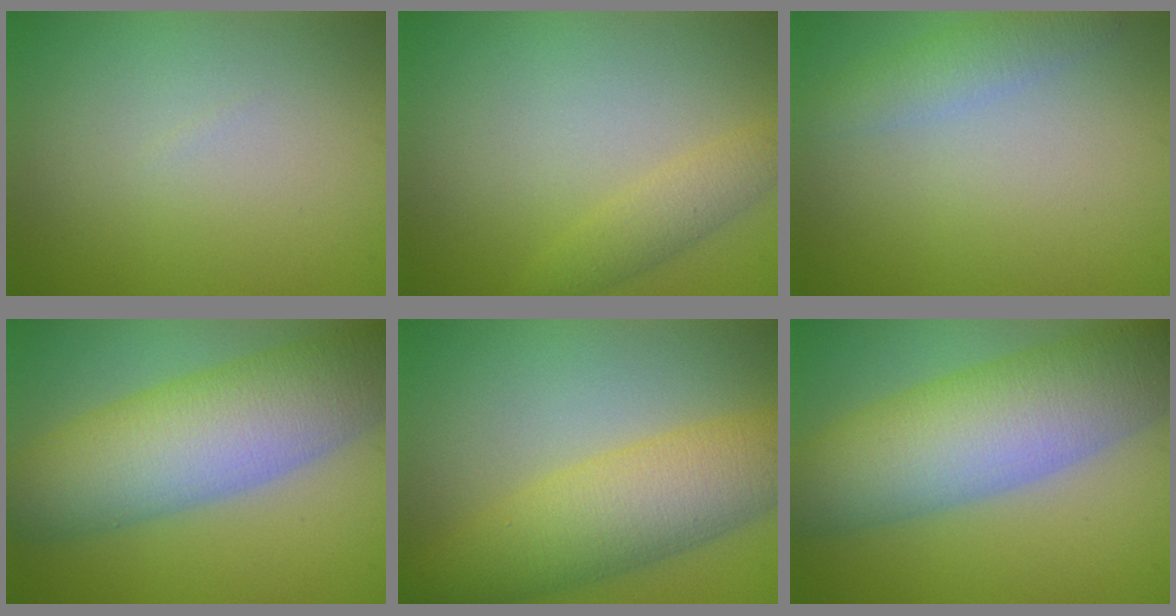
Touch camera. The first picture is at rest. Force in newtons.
{"total": 2.2, "press": 2.2, "slide": 0.0}
{"total": 2.4, "press": 2.4, "slide": 0.2}
{"total": 10.2, "press": 10.2, "slide": 0.5}
{"total": 7.3, "press": 7.3, "slide": 0.2}
{"total": 10.2, "press": 10.2, "slide": 0.4}